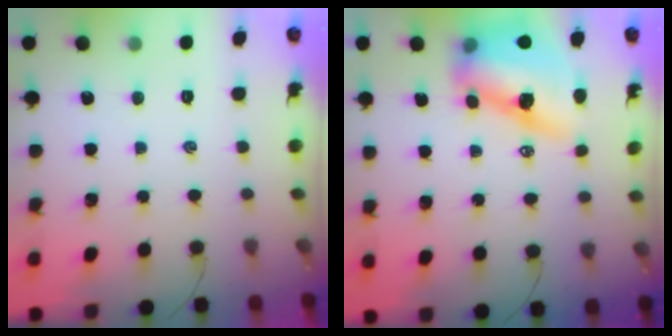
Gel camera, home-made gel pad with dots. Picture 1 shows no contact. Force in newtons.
{"total": 12.8, "press": 12.4, "slide": 3.5}